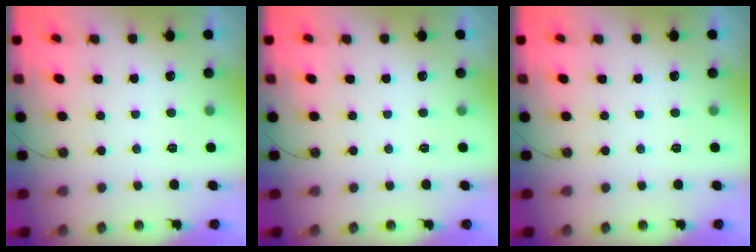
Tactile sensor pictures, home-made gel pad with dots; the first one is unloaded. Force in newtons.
{"total": 0.0}
{"total": 0.0}